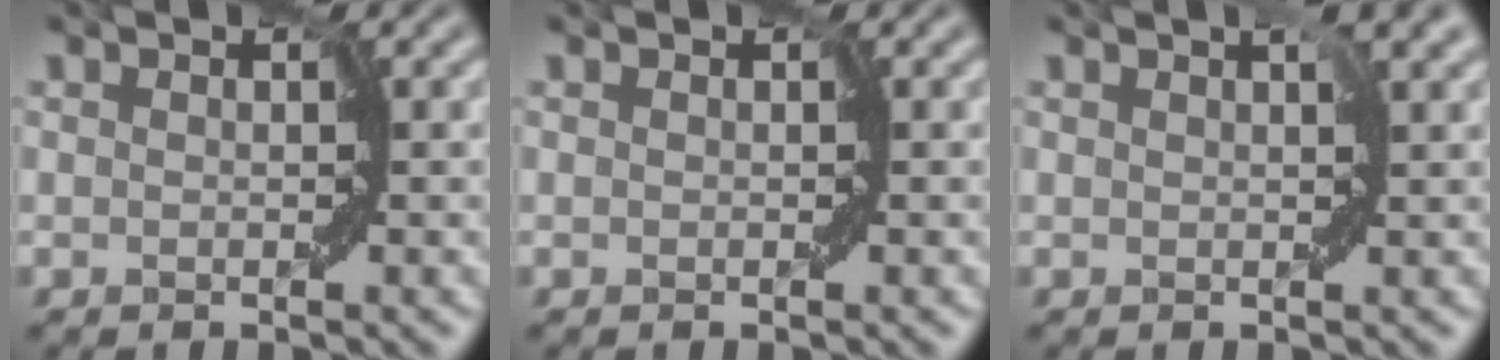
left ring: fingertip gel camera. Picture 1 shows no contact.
{"total": 0.0}
{"total": 2.0, "force": [1.0, 0.5, 1.7], "torque": [-0.028, 0.007, 0.018]}